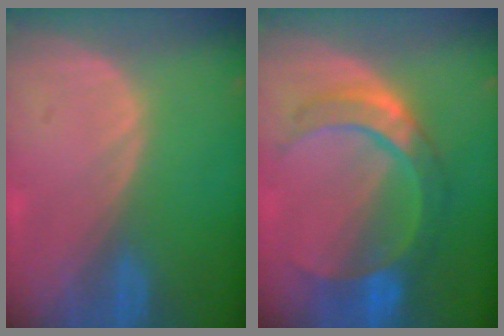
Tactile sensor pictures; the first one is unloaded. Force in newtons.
{"total": 8.0, "press": 8.0, "slide": 0.4}